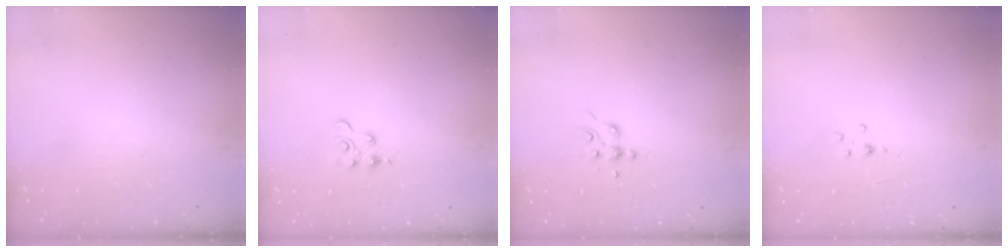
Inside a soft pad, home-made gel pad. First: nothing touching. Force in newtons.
{"total": 3.0, "press": 3.0, "slide": 0.3}
{"total": 6.3, "press": 6.3, "slide": 0.8}
{"total": 1.5, "press": 1.5, "slide": 0.2}